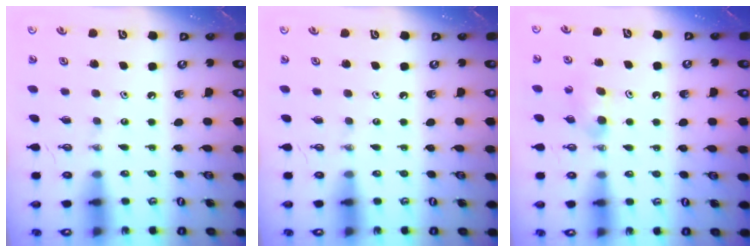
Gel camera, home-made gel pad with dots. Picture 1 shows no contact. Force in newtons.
{"total": 0.0}
{"total": 5.9, "press": 4.7, "slide": 3.6}